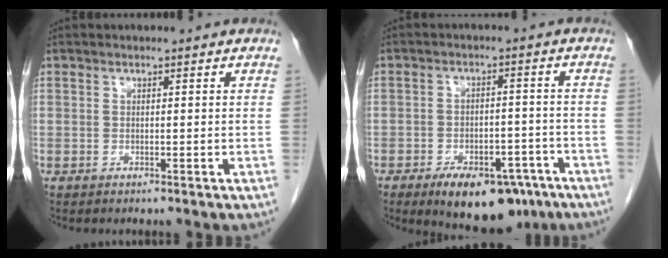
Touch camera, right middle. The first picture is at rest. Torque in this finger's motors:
{"motor_torque": [0.92, -1.22, 0.16, 0.08]}